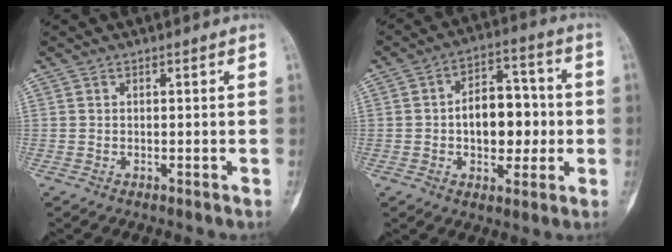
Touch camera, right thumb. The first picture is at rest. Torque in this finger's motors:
{"motor_torque": [0.23, 0.29, 0.12, -0.03, 0.26]}